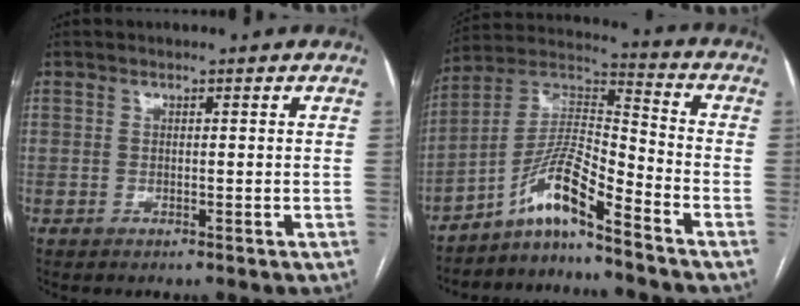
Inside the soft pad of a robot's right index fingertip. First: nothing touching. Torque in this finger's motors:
{"motor_torque": [1.12, -0.68, 0.44, 0.14]}